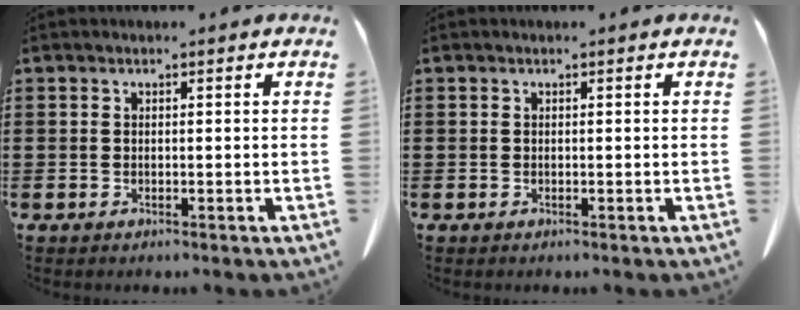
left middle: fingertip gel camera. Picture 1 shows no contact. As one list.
[{"total": 0.0}]